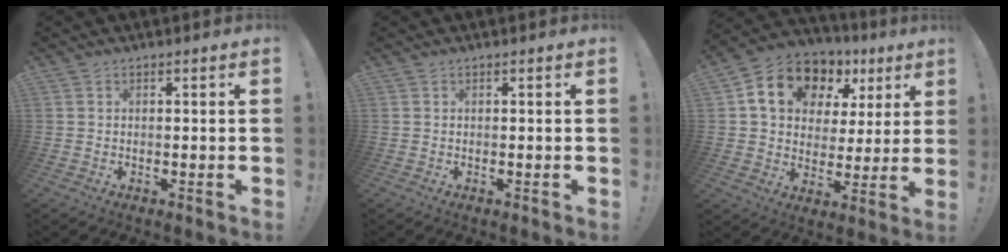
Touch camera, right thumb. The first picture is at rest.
{"total": 0.0}
{"total": 15.7, "force": [7.8, 10.8, 8.3], "torque": [-0.136, -0.032, 0.148]}